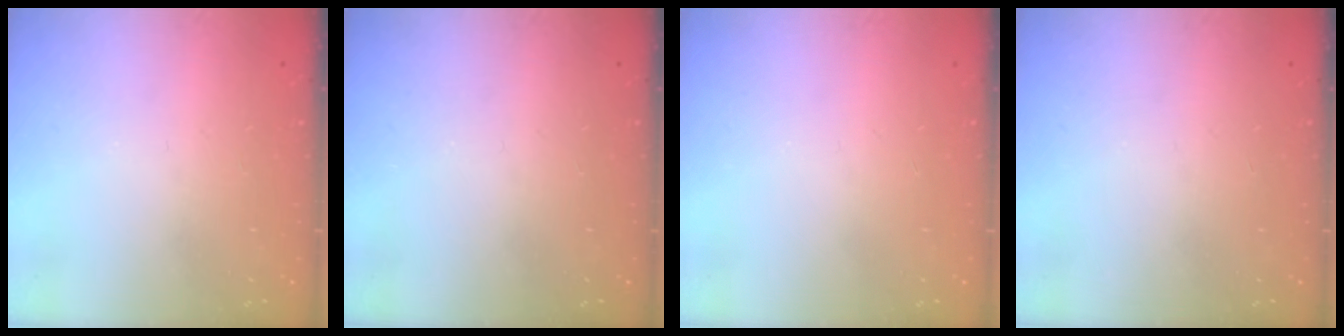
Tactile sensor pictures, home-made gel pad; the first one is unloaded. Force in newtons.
{"total": 0.0}
{"total": 0.0}
{"total": 0.0}